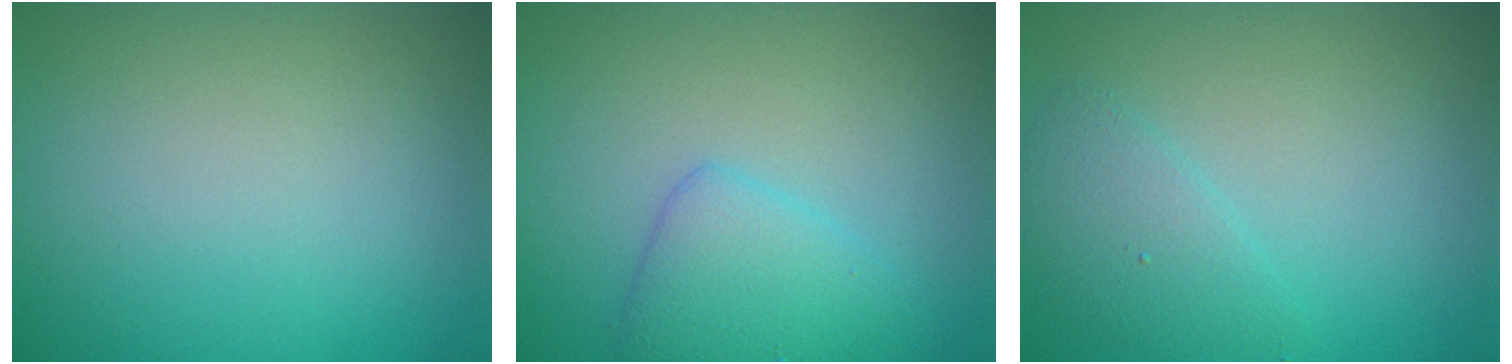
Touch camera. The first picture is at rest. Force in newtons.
{"total": 3.1, "press": 3.1, "slide": 0.1}
{"total": 2.0, "press": 2.0, "slide": 0.2}